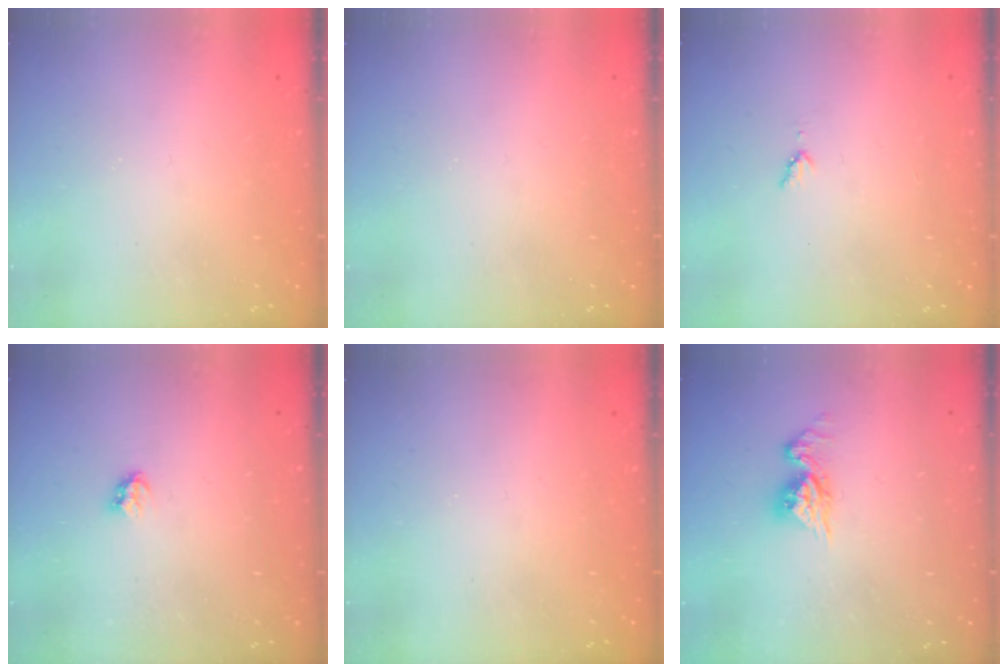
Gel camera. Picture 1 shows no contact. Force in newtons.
{"total": 0.0}
{"total": 4.6, "press": 4.5, "slide": 0.5}
{"total": 2.7, "press": 2.6, "slide": 0.4}
{"total": 0.0}
{"total": 8.7, "press": 8.7, "slide": 0.9}